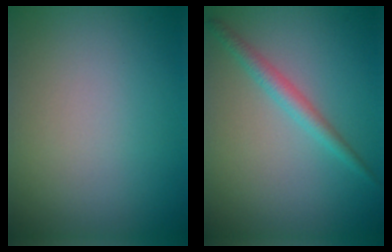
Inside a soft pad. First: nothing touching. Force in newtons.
{"total": 2.0, "press": 2.0, "slide": 0.0}